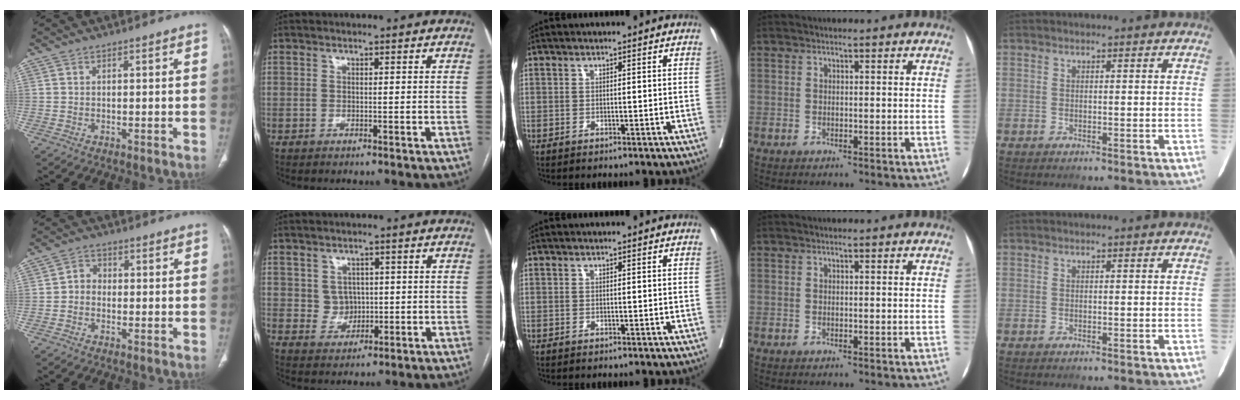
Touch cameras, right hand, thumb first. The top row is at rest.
{"thumb": {"total": 3.1, "force": [-0.6, 2.7, 1.5], "torque": [-0.008, 0.014, -0.021]}, "index": {"total": 3.6, "force": [0.7, 3.4, 1.0], "torque": [-0.012, 0.008, 0.016]}}